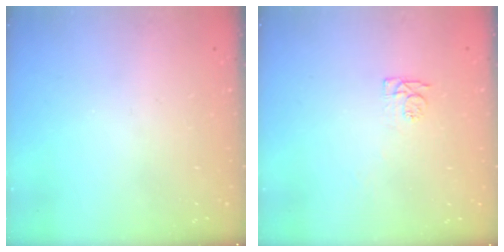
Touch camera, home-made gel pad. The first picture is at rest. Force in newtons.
{"total": 4.5, "press": 4.4, "slide": 0.8}